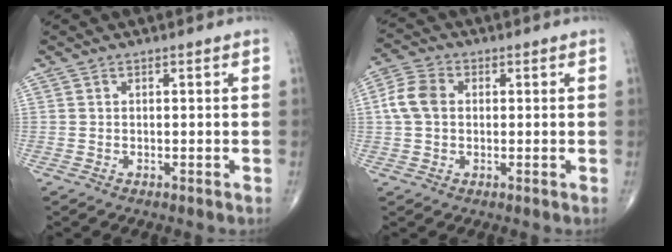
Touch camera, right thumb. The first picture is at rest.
{"total": 6.2, "force": [0.6, 4.6, 4.2], "torque": [-0.088, 0.016, 0.006]}